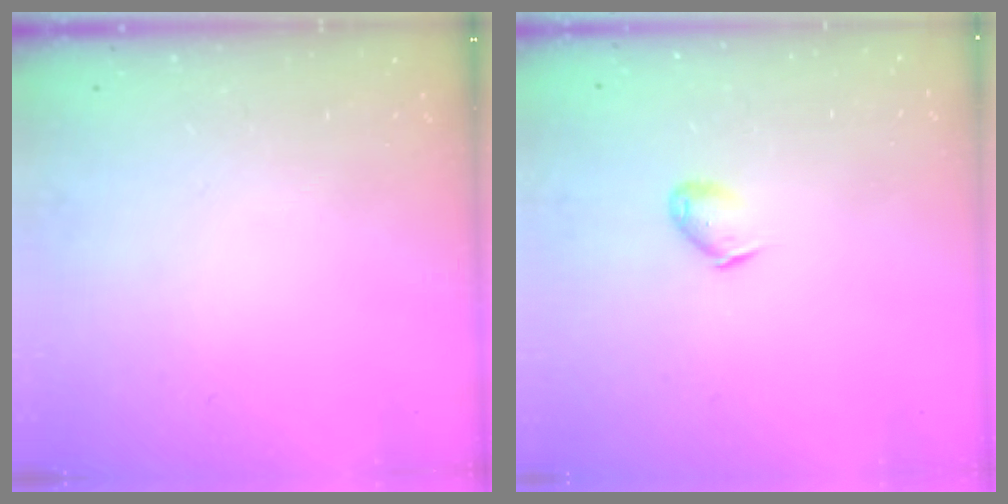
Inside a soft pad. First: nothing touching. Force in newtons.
{"total": 4.4, "press": 4.3, "slide": 0.9}